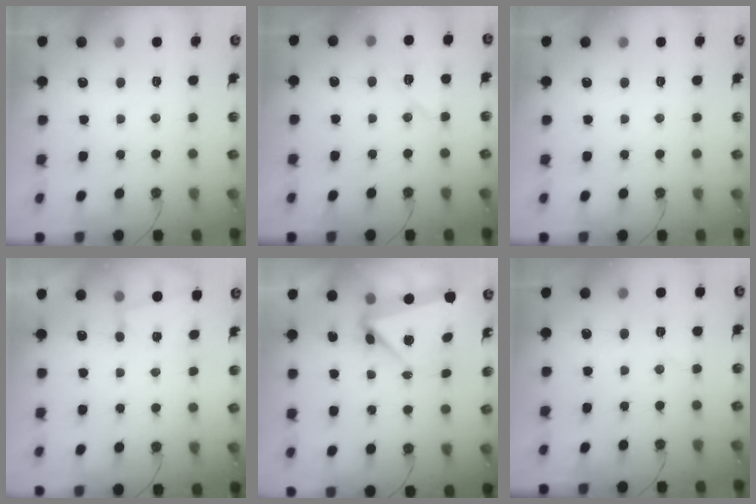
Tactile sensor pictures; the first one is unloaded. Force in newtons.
{"total": 7.4, "press": 7.3, "slide": 1.2}
{"total": 0.0}
{"total": 2.8, "press": 1.9, "slide": 2.0}
{"total": 5.5, "press": 5.5, "slide": 0.7}
{"total": 4.8, "press": 4.1, "slide": 2.5}